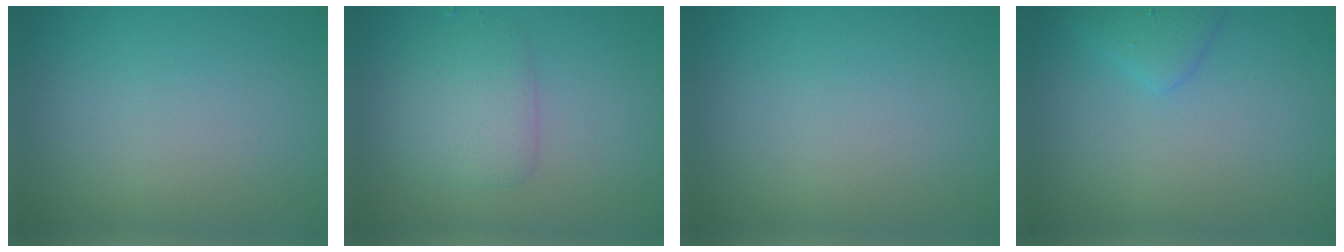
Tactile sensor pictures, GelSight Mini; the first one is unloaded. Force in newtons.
{"total": 2.9, "press": 2.9, "slide": 0.0}
{"total": 0.0}
{"total": 1.7, "press": 1.7, "slide": 0.1}